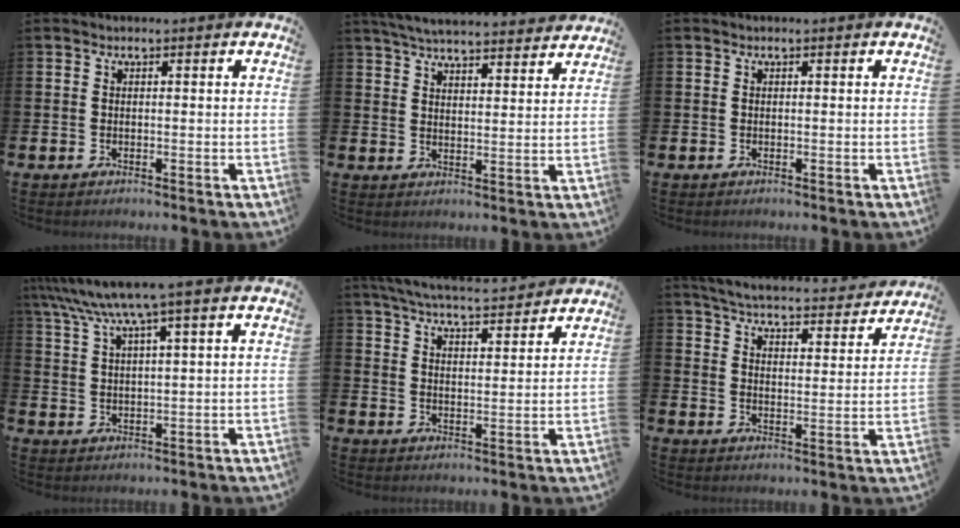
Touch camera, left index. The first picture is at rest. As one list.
[{"total": 5.6, "force": [5.4, 0.5, 1.1], "torque": [-0.036, -0.032, 0.097]}, {"total": 0.0}, {"total": 6.8, "force": [5.1, 0.2, 4.4], "torque": [-0.097, -0.018, 0.088]}, {"total": 6.1, "force": [5.9, 0.5, 1.5], "torque": [-0.048, -0.035, 0.105]}, {"total": 5.3, "force": [5.2, 0.5, 1.2], "torque": [-0.043, -0.040, 0.086]}]